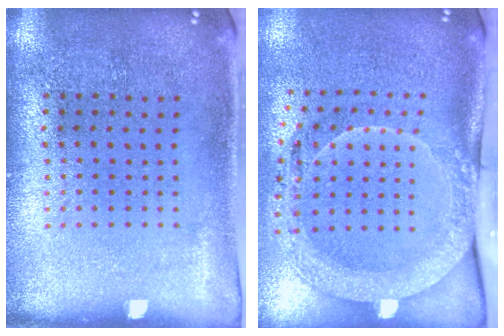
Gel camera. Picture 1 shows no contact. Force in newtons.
{"total": 2.1, "press": 2.0, "slide": 0.5}